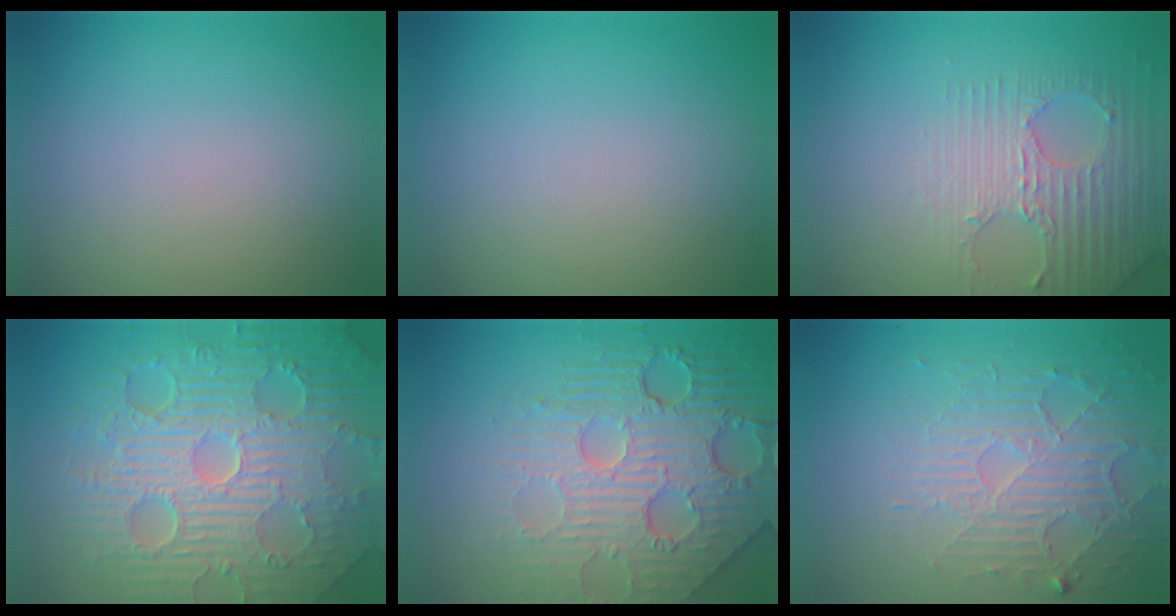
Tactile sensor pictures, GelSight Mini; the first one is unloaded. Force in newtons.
{"total": 0.0}
{"total": 3.2, "press": 3.1, "slide": 0.7}
{"total": 11.7, "press": 7.5, "slide": 9.0}
{"total": 8.1, "press": 5.8, "slide": 5.7}
{"total": 5.4, "press": 3.6, "slide": 4.0}